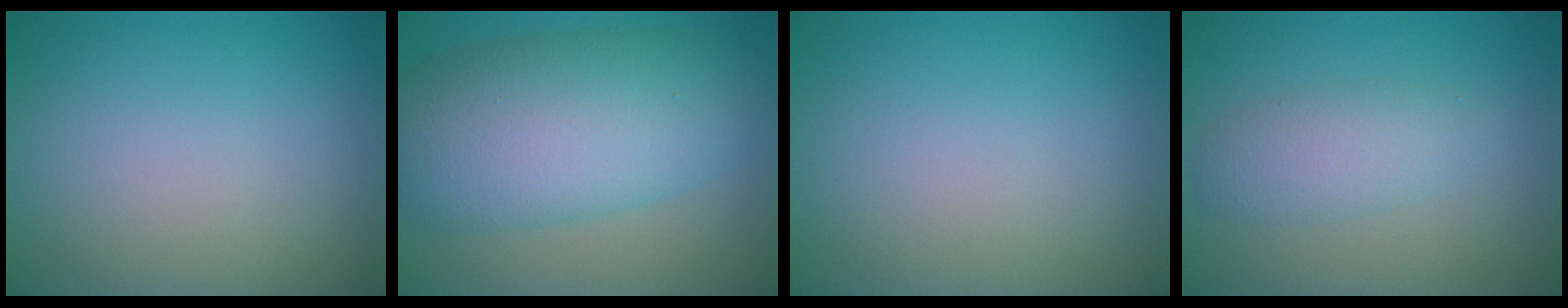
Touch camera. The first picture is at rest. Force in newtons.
{"total": 10.8, "press": 10.8, "slide": 0.4}
{"total": 0.0}
{"total": 2.9, "press": 2.9, "slide": 0.1}